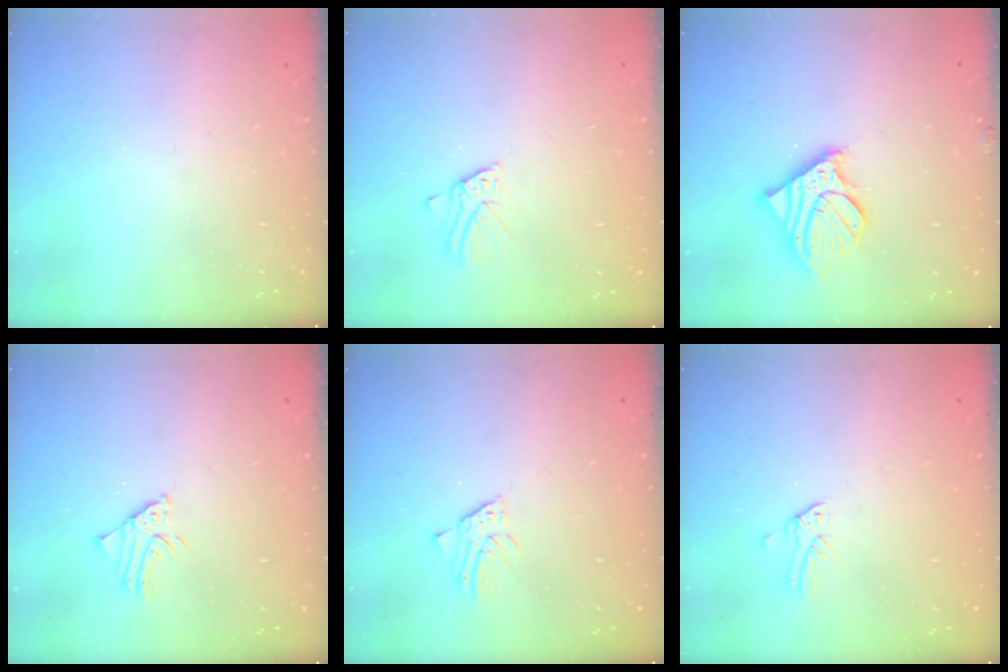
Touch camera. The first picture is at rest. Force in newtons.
{"total": 1.9, "press": 1.9, "slide": 0.1}
{"total": 11.9, "press": 11.7, "slide": 2.1}
{"total": 2.1, "press": 2.1, "slide": 0.1}
{"total": 1.1, "press": 1.1, "slide": 0.0}
{"total": 0.0}